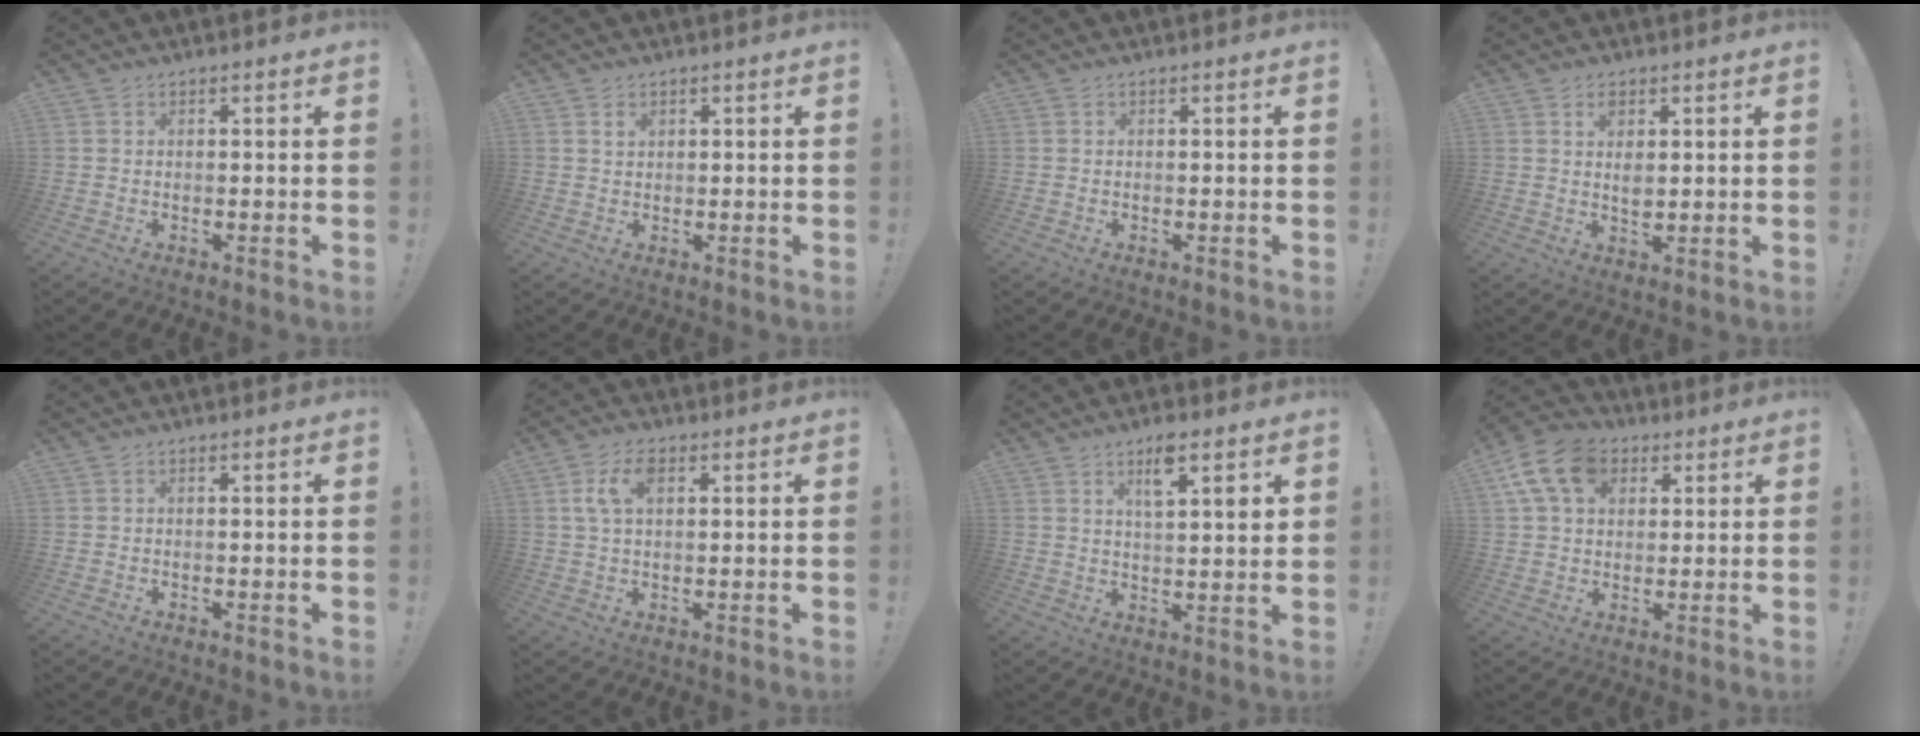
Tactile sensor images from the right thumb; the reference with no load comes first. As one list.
[{"total": 2.4, "force": [1.3, 1.8, 0.8], "torque": [-0.004, -0.007, 0.021]}, {"total": 0.0}, {"total": 3.5, "force": [1.7, 1.6, 2.6], "torque": [-0.033, -0.015, 0.026]}, {"total": 0.0}, {"total": 7.0, "force": [2.2, 3.7, 5.6], "torque": [-0.106, 0.006, 0.039]}, {"total": 7.9, "force": [4.3, 1.6, 6.4], "torque": [-0.092, -0.017, 0.065]}, {"total": 13.9, "force": [5.4, 10.0, 8.0], "torque": [-0.143, -0.012, 0.107]}]